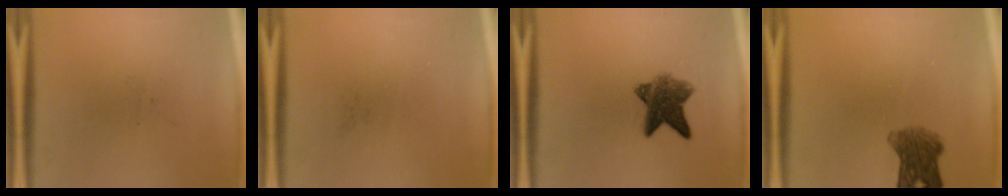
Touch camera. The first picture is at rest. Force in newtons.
{"total": 0.0}
{"total": 7.9}
{"total": 6.1}